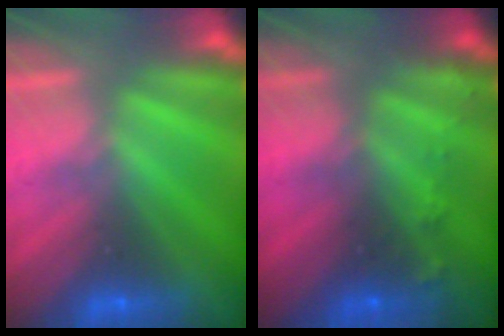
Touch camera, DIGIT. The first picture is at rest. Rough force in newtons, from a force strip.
{"total": 7.8}